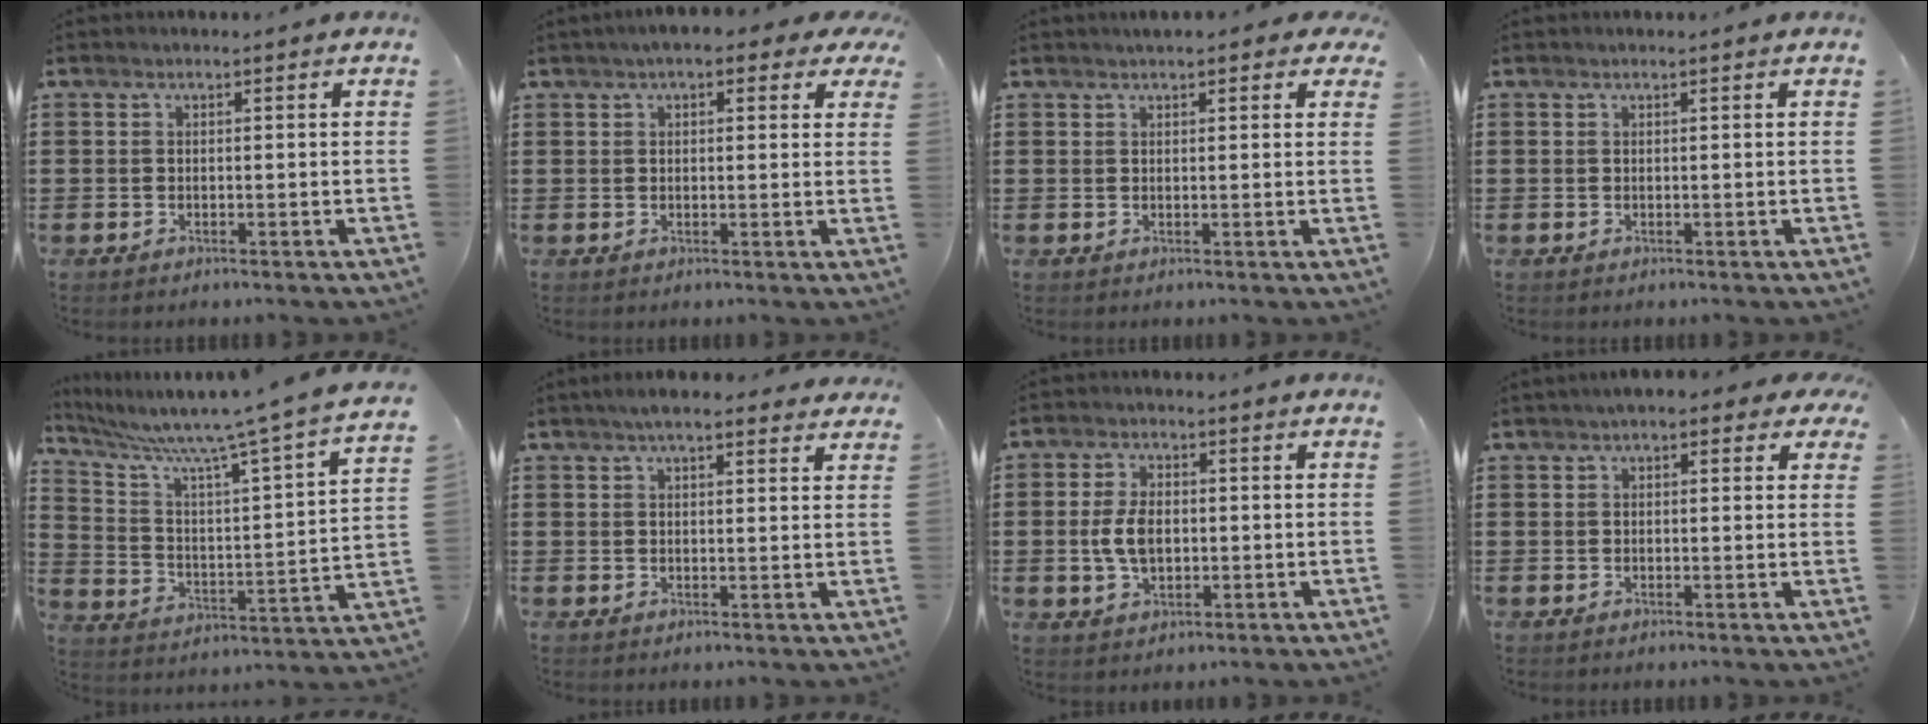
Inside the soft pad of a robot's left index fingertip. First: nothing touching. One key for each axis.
{"total": 3.3, "fx": 2.3, "fy": 1.1, "fz": 2.2, "tx": -0.050, "ty": 0.007, "tz": 0.040}
{"total": 1.6, "fx": 1.3, "fy": 0.5, "fz": 0.8, "tx": -0.020, "ty": 0.007, "tz": 0.022}
{"total": 0.0}
{"total": 7.9, "fx": 6.7, "fy": -0.4, "fz": 4.1, "tx": -0.111, "ty": -0.059, "tz": 0.100}
{"total": 4.3, "fx": 3.4, "fy": 1.1, "fz": 2.4, "tx": -0.054, "ty": 0.005, "tz": 0.060}
{"total": 5.6, "fx": -0.1, "fy": 3.3, "fz": 4.5, "tx": -0.110, "ty": 0.003, "tz": -0.008}
{"total": 2.5, "fx": 1.6, "fy": 1.0, "fz": 1.5, "tx": -0.037, "ty": 0.008, "tz": 0.028}